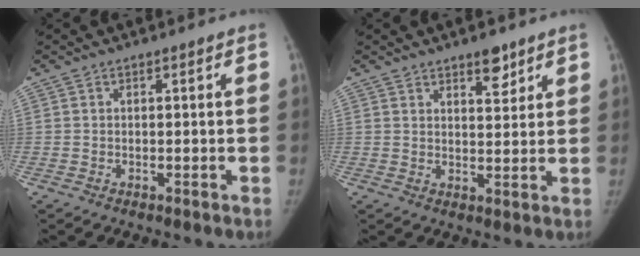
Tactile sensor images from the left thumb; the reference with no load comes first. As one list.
[{"total": 4.6, "force": [3.3, 2.0, 2.6], "torque": [-0.018, -0.022, 0.050]}]